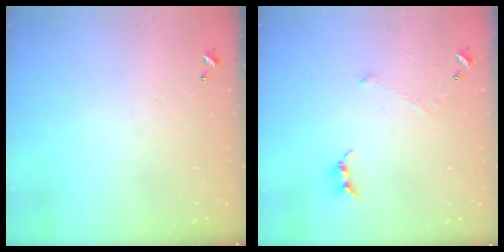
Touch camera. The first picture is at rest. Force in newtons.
{"total": 0.6, "press": 0.6, "slide": 0.3}